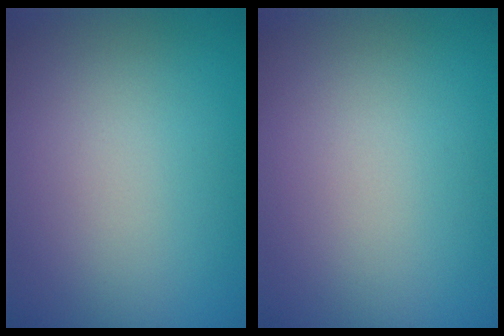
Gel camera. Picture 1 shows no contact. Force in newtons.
{"total": 0.0}